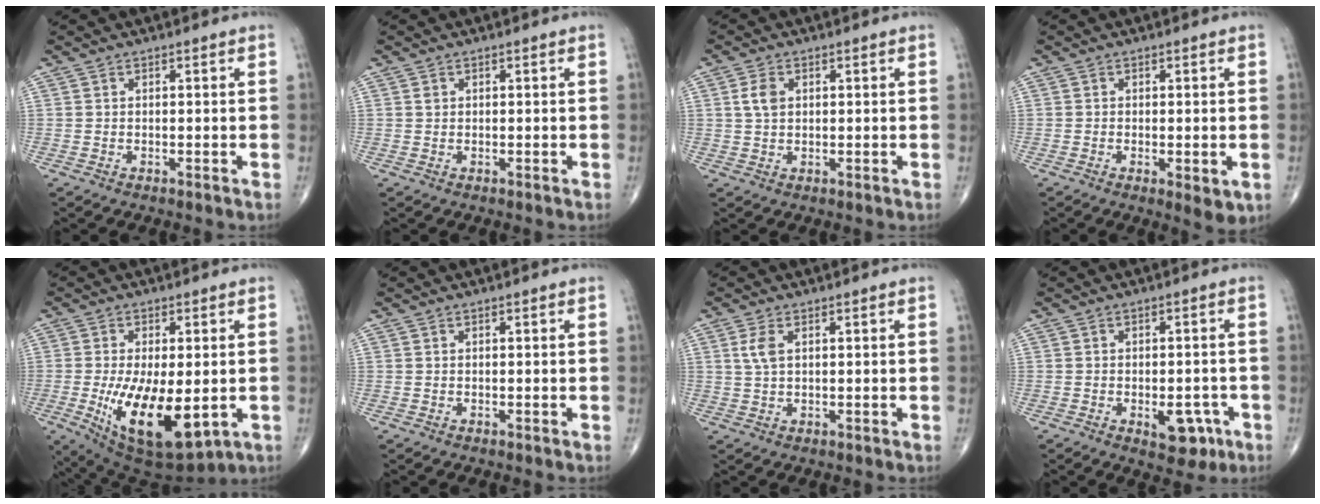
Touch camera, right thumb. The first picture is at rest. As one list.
[{"total": 0.6, "force": [0.2, 0.5, 0.3], "torque": [-0.002, 0.000, 0.004]}, {"total": 3.4, "force": [0.9, 2.3, 2.4], "torque": [-0.046, 0.001, 0.017]}, {"total": 3.9, "force": [-1.0, 1.3, 3.5], "torque": [-0.051, -0.011, -0.013]}, {"total": 16.5, "force": [-3.5, 7.1, 14.5], "torque": [-0.254, -0.025, -0.034]}, {"total": 0.0}, {"total": 3.1, "force": [1.0, 1.6, 2.5], "torque": [-0.060, 0.003, 0.022]}, {"total": 6.2, "force": [-2.5, 3.5, 4.5], "torque": [-0.037, 0.012, -0.024]}]